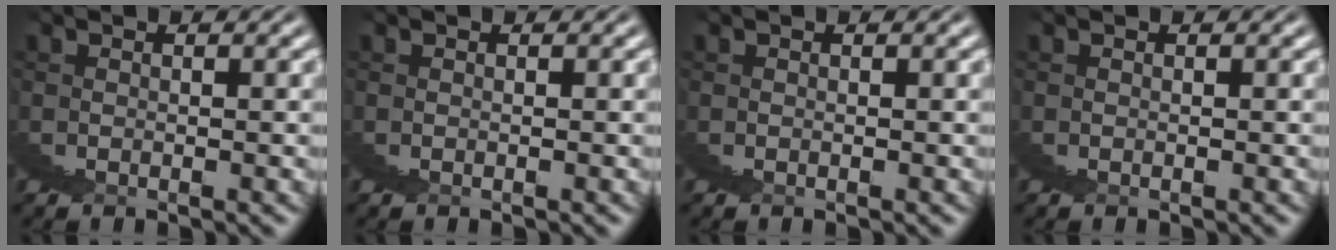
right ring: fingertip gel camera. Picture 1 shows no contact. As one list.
[{"total": 0.0}, {"total": 0.0}, {"total": 0.0}]